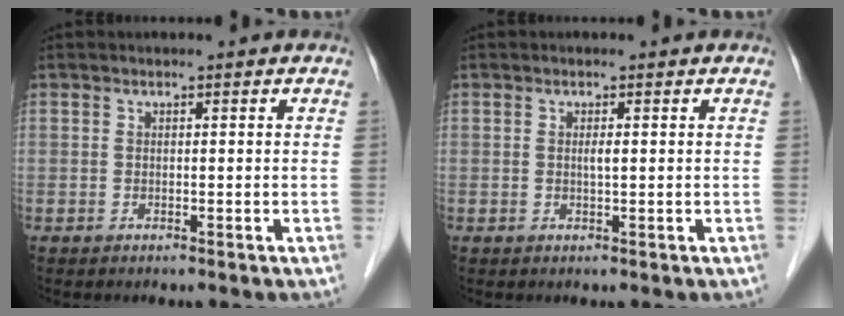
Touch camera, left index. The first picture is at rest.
{"total": 0.9, "force": [0.0, 0.0, 0.9], "torque": [-0.019, -0.004, -0.001]}